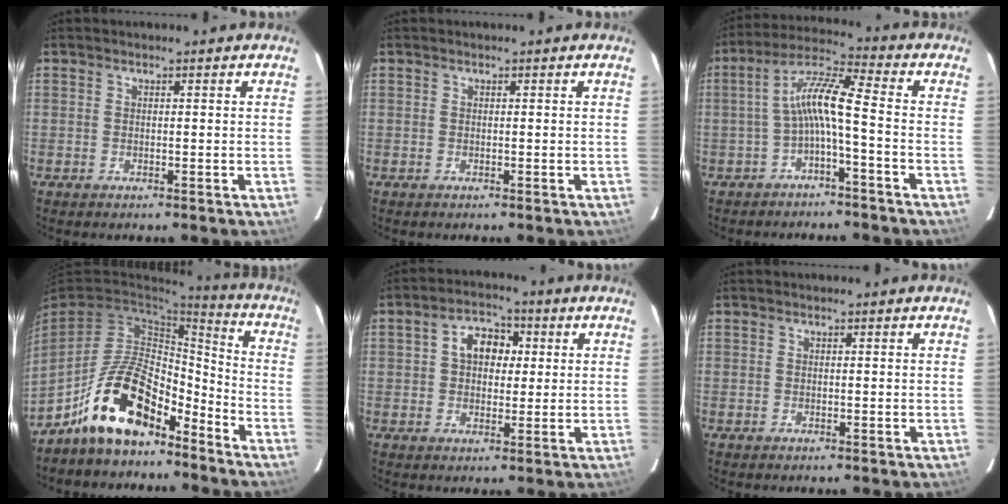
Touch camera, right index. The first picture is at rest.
{"total": 0.0}
{"total": 7.7, "force": [-2.3, 0.5, 7.3], "torque": [-0.167, 0.022, -0.044]}
{"total": 15.0, "force": [-10.6, 6.3, 8.6], "torque": [-0.171, 0.029, -0.183]}
{"total": 6.8, "force": [1.4, 4.9, 4.4], "torque": [-0.074, 0.027, 0.025]}
{"total": 0.0}